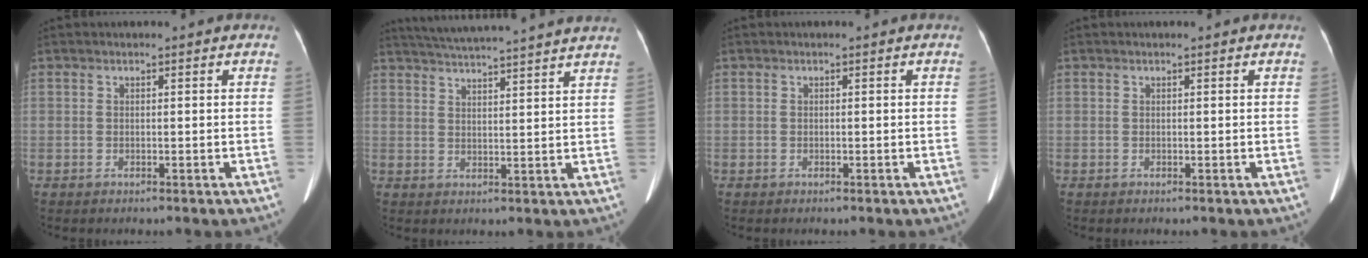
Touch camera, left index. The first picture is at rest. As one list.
[{"total": 17.1, "force": [15.7, -0.6, 6.6], "torque": [-0.119, 0.003, 0.212]}, {"total": 0.0}, {"total": 0.0}]